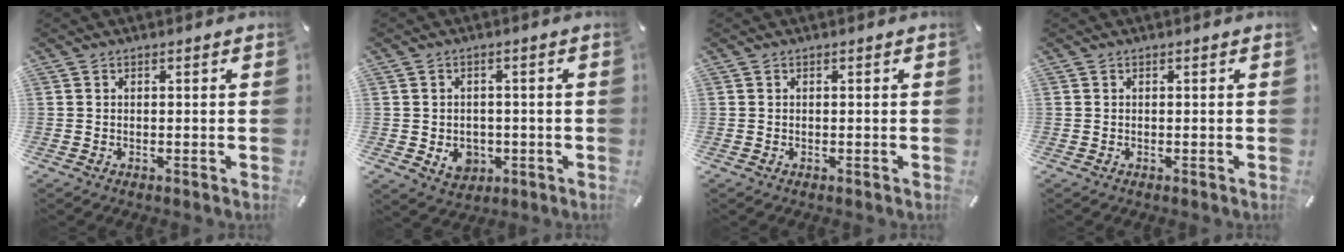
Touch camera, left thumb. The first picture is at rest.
{"total": 4.8, "force": [-0.8, 4.3, 2.0], "torque": [-0.020, -0.003, -0.016]}
{"total": 0.0}
{"total": 0.0}